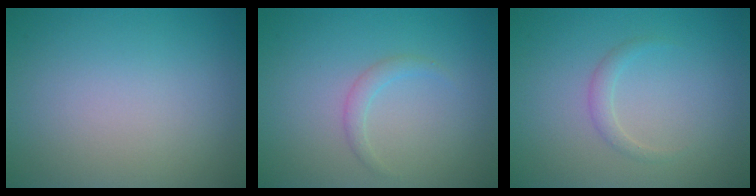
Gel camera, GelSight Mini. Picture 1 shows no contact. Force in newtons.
{"total": 1.1, "press": 1.1, "slide": 0.1}
{"total": 1.1, "press": 1.1, "slide": 0.1}